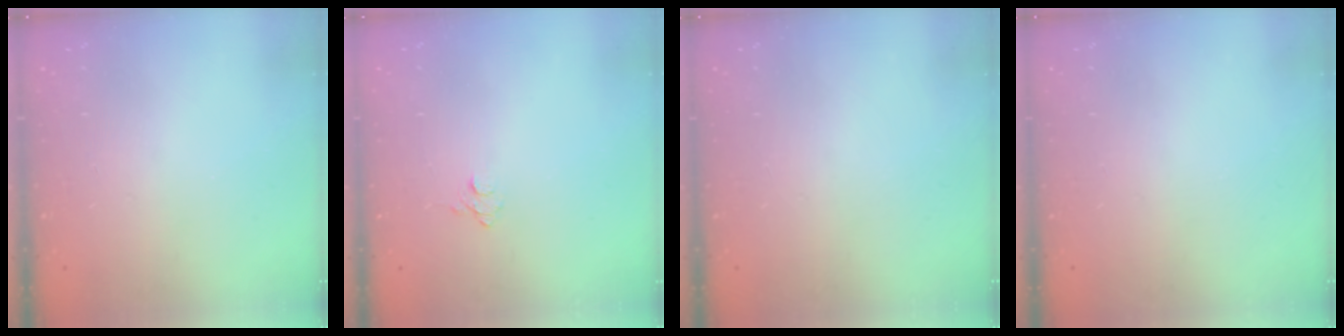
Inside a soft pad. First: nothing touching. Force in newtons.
{"total": 4.8, "press": 4.8, "slide": 0.5}
{"total": 0.0}
{"total": 0.0}